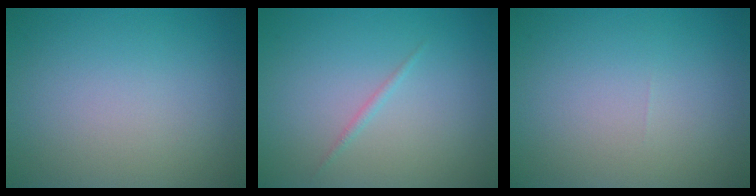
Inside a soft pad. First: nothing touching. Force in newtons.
{"total": 0.6, "press": 0.6, "slide": 0.0}
{"total": 0.0}